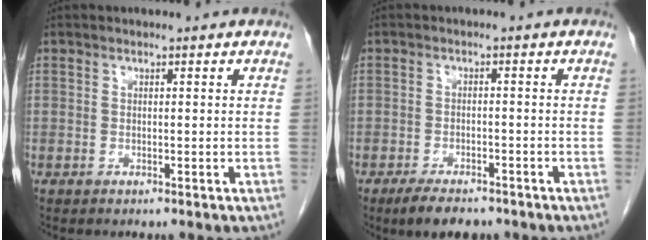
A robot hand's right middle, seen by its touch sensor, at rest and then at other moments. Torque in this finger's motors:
{"motor_torque": [1.12, -0.82, 0.09, 0.05]}